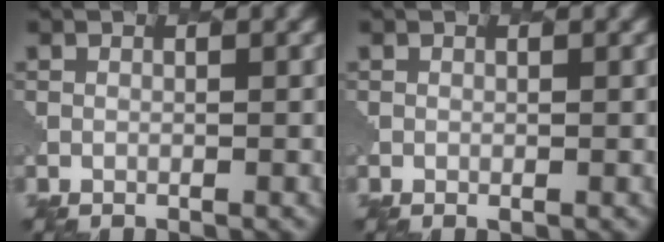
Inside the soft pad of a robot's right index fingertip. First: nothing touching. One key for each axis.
{"total": 0.5, "fx": -0.2, "fy": 0.3, "fz": 0.4, "tx": -0.006, "ty": -0.004, "tz": -0.002}